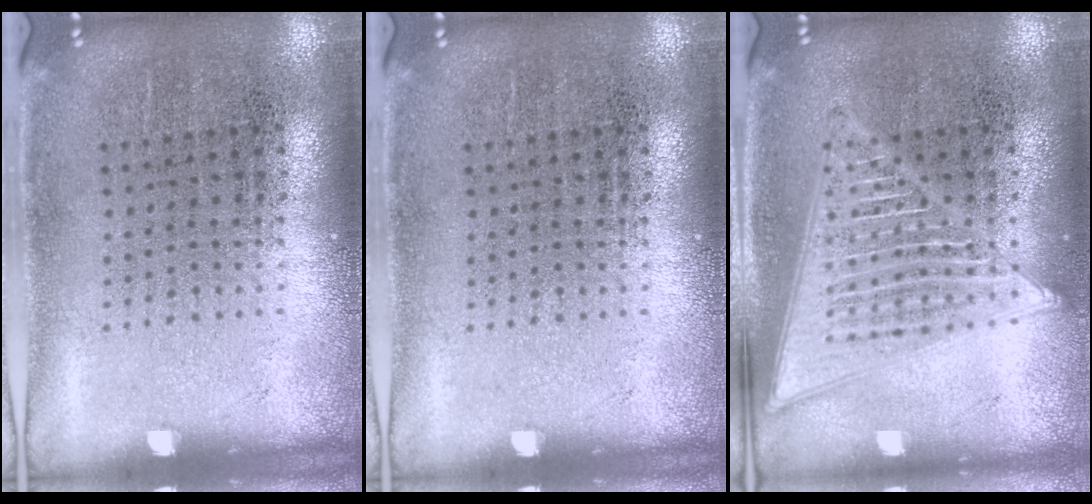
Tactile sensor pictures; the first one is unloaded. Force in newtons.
{"total": 0.0}
{"total": 2.9, "press": 2.9, "slide": 0.3}